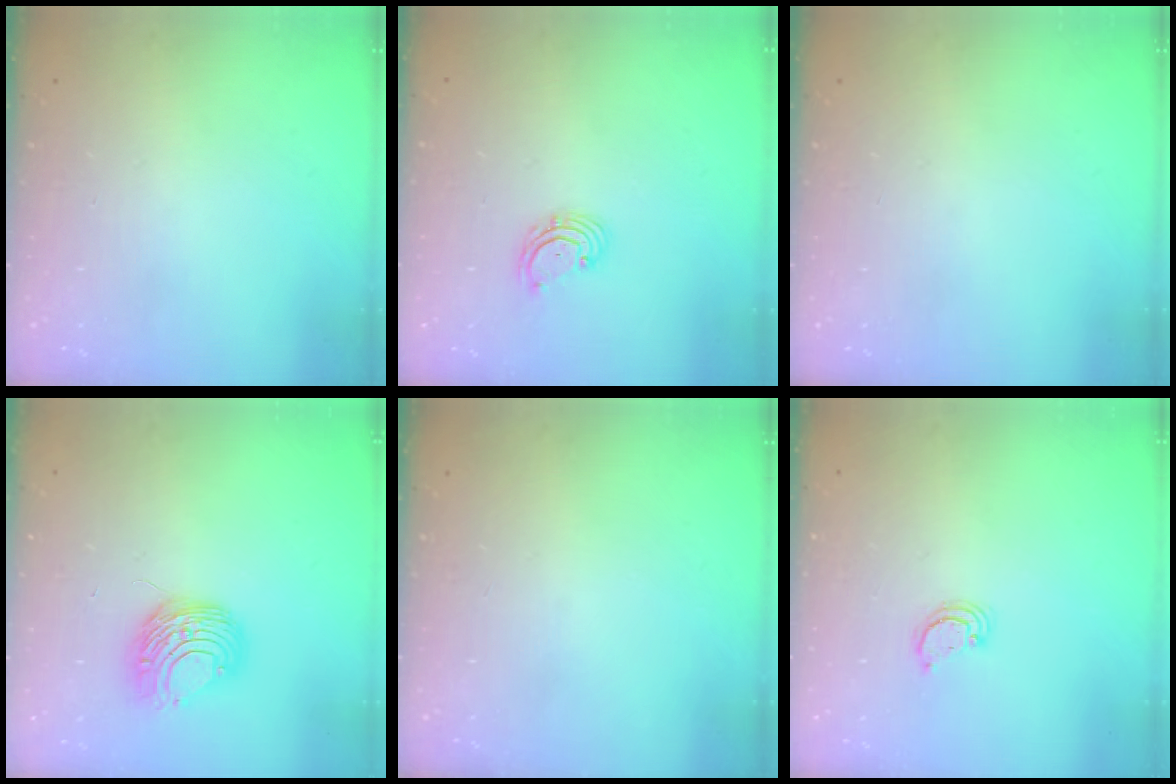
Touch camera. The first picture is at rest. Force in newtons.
{"total": 2.6, "press": 2.5, "slide": 0.6}
{"total": 0.0}
{"total": 8.8, "press": 8.7, "slide": 0.5}
{"total": 0.0}
{"total": 2.6, "press": 2.6, "slide": 0.2}